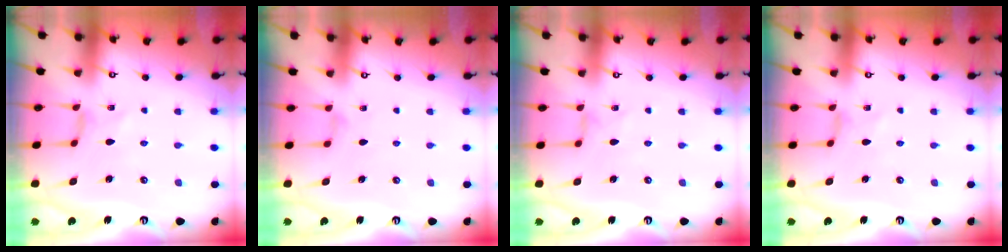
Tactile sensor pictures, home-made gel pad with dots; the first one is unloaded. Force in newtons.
{"total": 2.9, "press": 2.9, "slide": 0.4}
{"total": 1.0, "press": 1.0, "slide": 0.2}
{"total": 0.0}